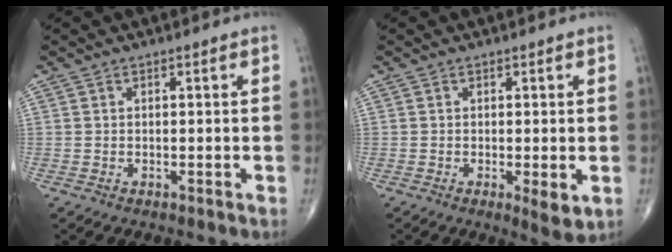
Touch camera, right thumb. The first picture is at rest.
{"total": 3.6, "force": [-0.8, 0.9, 3.4], "torque": [-0.052, -0.013, -0.013]}